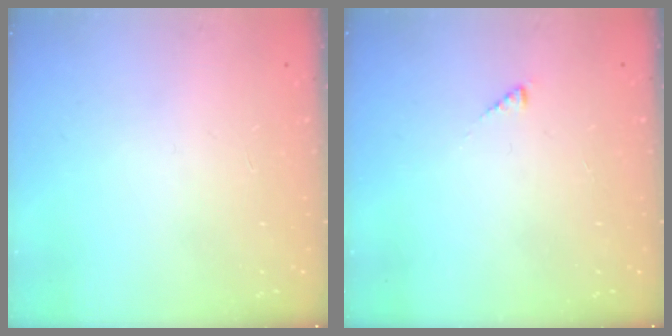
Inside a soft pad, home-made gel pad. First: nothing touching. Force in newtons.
{"total": 2.2, "press": 2.2, "slide": 0.4}